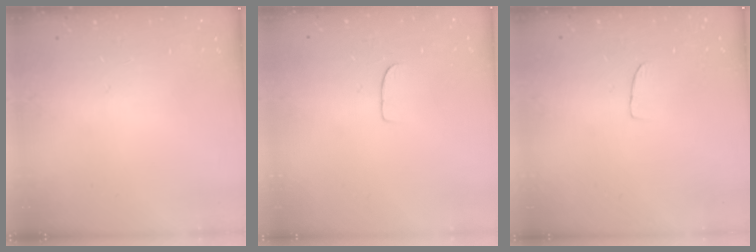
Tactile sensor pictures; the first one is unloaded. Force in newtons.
{"total": 5.0, "press": 4.9, "slide": 0.5}
{"total": 2.6, "press": 2.6, "slide": 0.2}